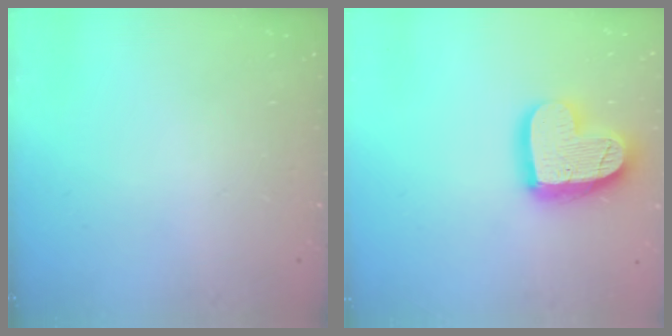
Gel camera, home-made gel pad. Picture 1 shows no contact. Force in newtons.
{"total": 17.8, "press": 17.8, "slide": 1.4}